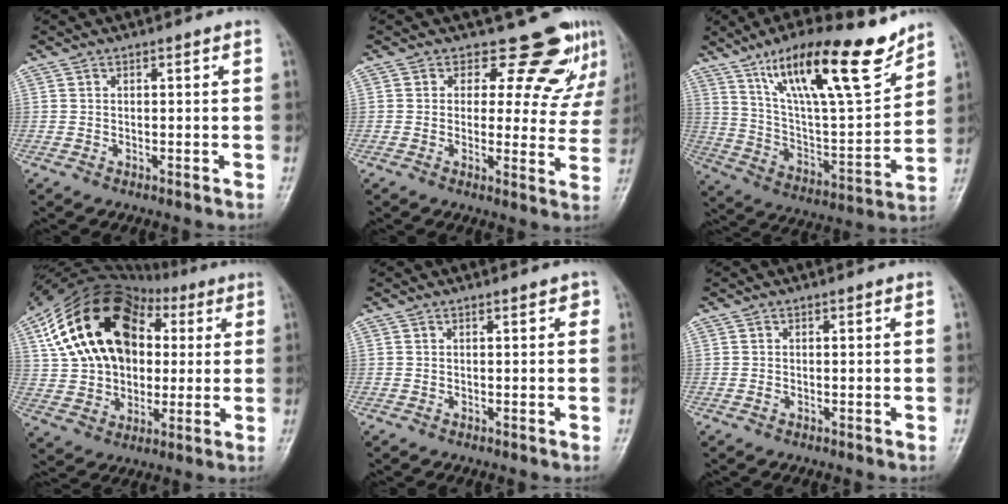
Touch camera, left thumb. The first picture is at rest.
{"total": 11.1, "force": [8.7, 5.8, 3.6], "torque": [0.006, -0.056, 0.091]}
{"total": 22.8, "force": [14.9, 5.8, 16.3], "torque": [-0.239, -0.065, 0.258]}
{"total": 22.6, "force": [5.3, 16.4, 14.6], "torque": [-0.243, 0.026, 0.094]}
{"total": 0.9, "force": [0.5, 0.6, 0.6], "torque": [0.001, 0.001, 0.002]}
{"total": 0.5, "force": [-0.1, 0.4, 0.3], "torque": [-0.002, 0.001, -0.002]}